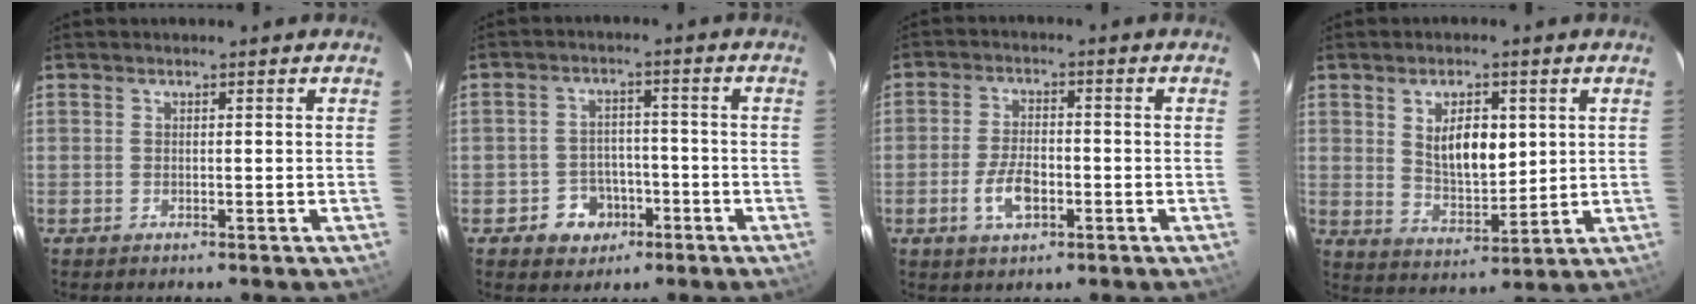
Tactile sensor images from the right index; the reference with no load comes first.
{"total": 6.4, "force": [-3.2, 5.4, 1.5], "torque": [-0.046, 0.020, -0.035]}
{"total": 6.4, "force": [-2.5, 3.3, 4.9], "torque": [-0.105, 0.001, -0.043]}
{"total": 9.0, "force": [2.6, 4.7, 7.2], "torque": [-0.123, 0.000, 0.056]}